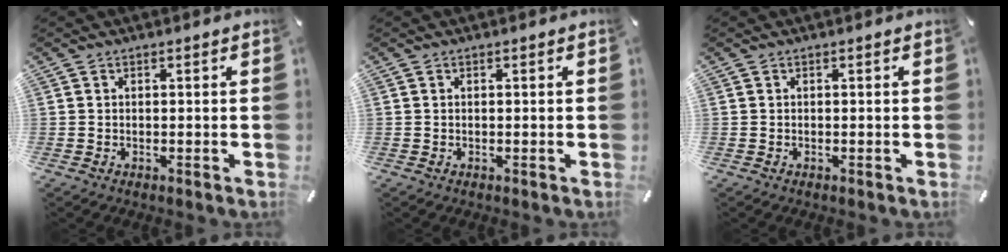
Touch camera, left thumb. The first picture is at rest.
{"total": 0.0}
{"total": 0.0}